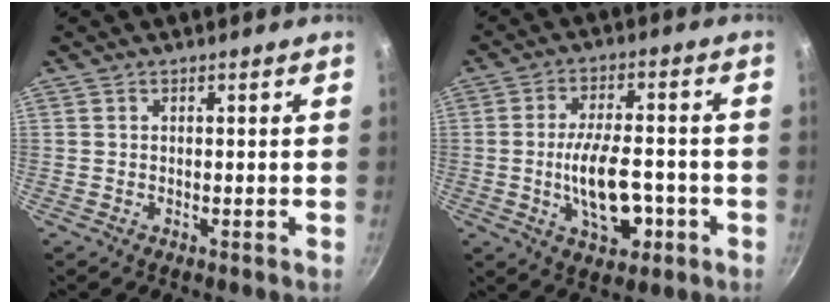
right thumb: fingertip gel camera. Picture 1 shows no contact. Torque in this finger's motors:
{"motor_torque": [2.60, 2.41, 1.52, -0.08, 0.39]}